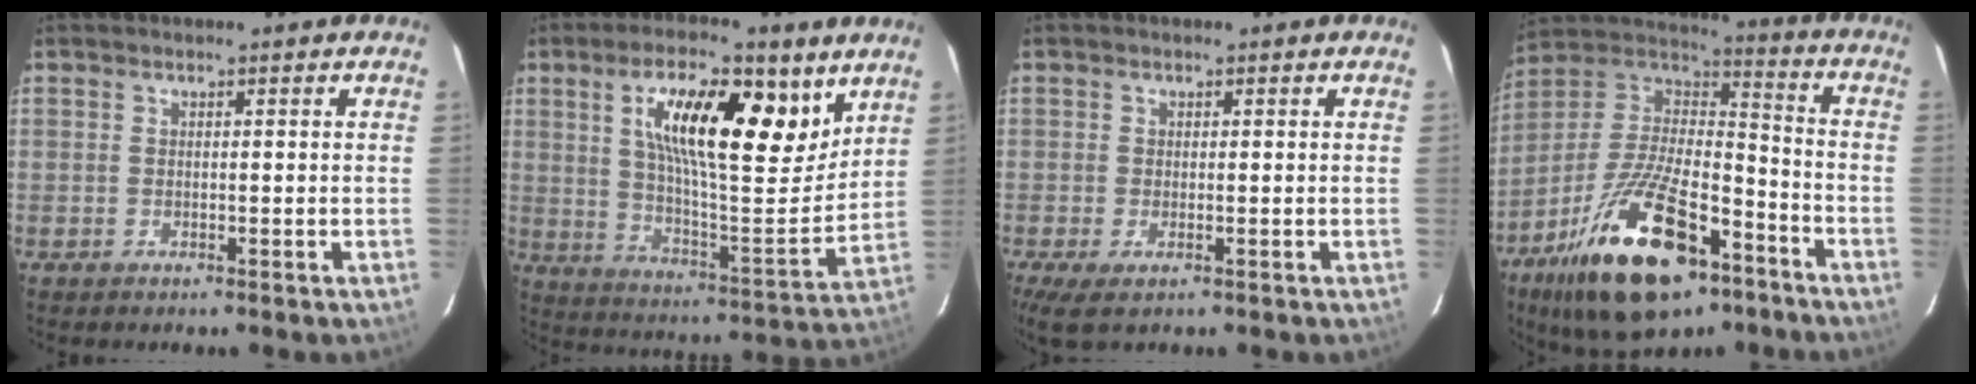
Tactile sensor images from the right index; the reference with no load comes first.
{"total": 19.9, "force": [9.6, 6.4, 16.2], "torque": [-0.263, 0.014, 0.160]}
{"total": 3.9, "force": [-1.5, 1.7, 3.2], "torque": [-0.068, -0.013, -0.024]}
{"total": 25.8, "force": [-14.6, 11.2, 18.1], "torque": [-0.346, -0.010, -0.240]}